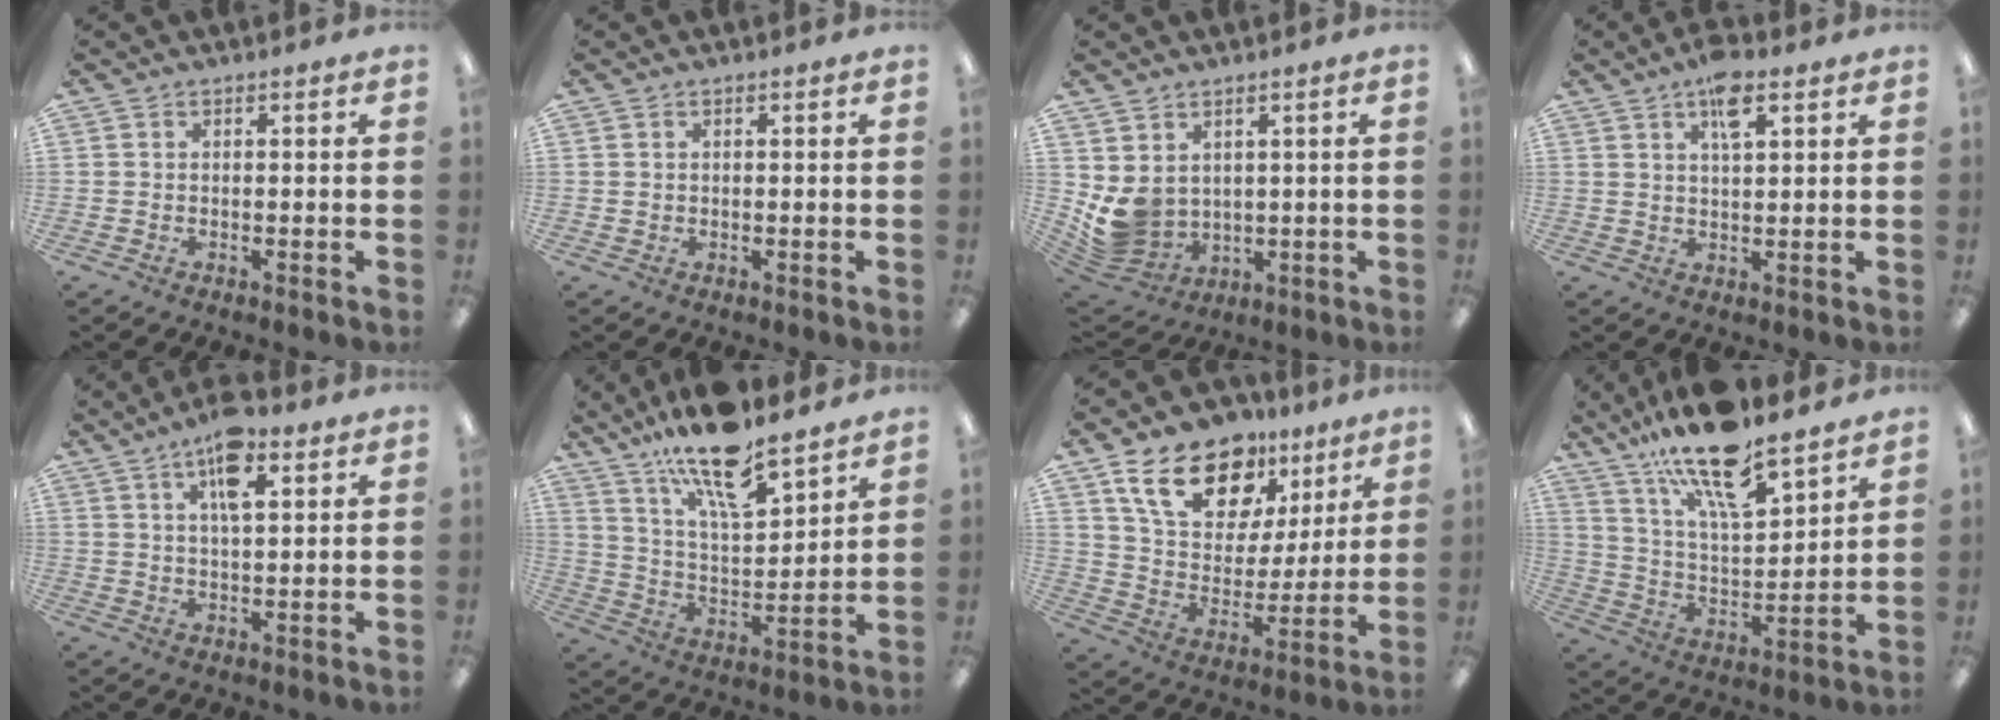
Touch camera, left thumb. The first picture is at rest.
{"total": 0.6, "force": [0.3, 0.5, 0.0], "torque": [0.000, 0.005, 0.005]}
{"total": 7.7, "force": [2.5, 6.5, 3.1], "torque": [-0.092, -0.027, 0.057]}
{"total": 6.8, "force": [4.1, 2.3, 4.9], "torque": [-0.083, -0.006, 0.068]}
{"total": 9.5, "force": [5.5, 3.6, 6.9], "torque": [-0.114, -0.013, 0.091]}
{"total": 16.6, "force": [13.3, 4.6, 8.8], "torque": [-0.157, -0.078, 0.227]}
{"total": 19.3, "force": [12.3, 11.3, 9.6], "torque": [-0.170, -0.059, 0.223]}
{"total": 18.1, "force": [14.2, 5.0, 10.1], "torque": [-0.182, -0.086, 0.243]}